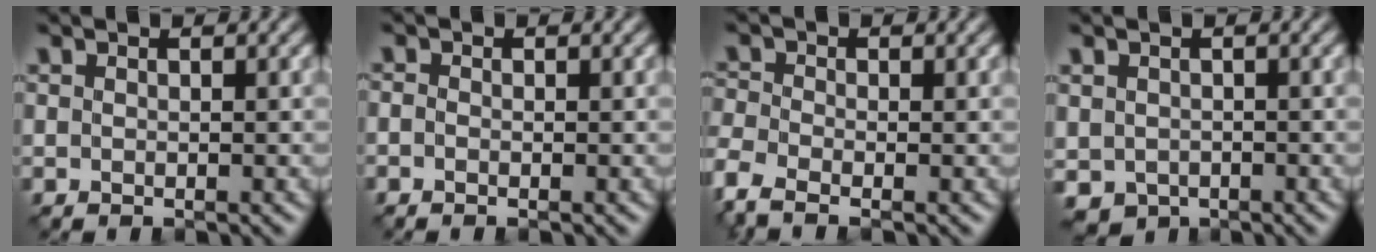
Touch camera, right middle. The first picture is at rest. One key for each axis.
{"total": 0.6, "fx": -0.4, "fy": 0.4, "fz": 0.3, "tx": -0.007, "ty": 0.001, "tz": -0.011}
{"total": 3.3, "fx": -2.3, "fy": 1.2, "fz": 2.0, "tx": -0.061, "ty": -0.007, "tz": -0.065}
{"total": 2.6, "fx": -1.2, "fy": 2.0, "fz": 1.1, "tx": -0.031, "ty": -0.007, "tz": -0.025}